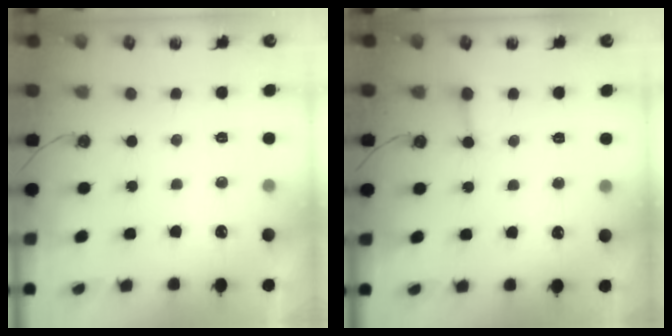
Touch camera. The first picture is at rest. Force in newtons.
{"total": 2.1, "press": 2.1, "slide": 0.1}